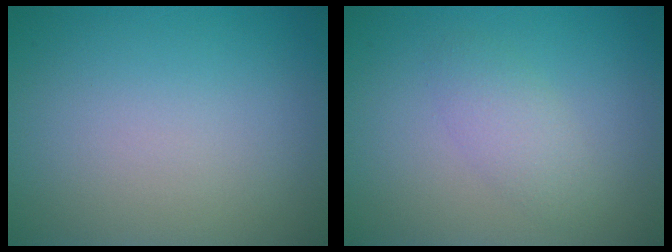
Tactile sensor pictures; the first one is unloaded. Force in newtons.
{"total": 2.1, "press": 2.1, "slide": 0.0}